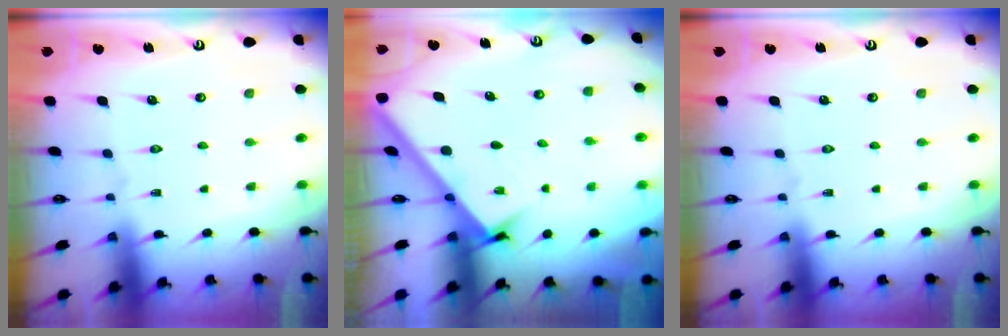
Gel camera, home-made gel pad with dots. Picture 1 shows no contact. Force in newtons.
{"total": 2.4, "press": 2.4, "slide": 0.3}
{"total": 0.0}